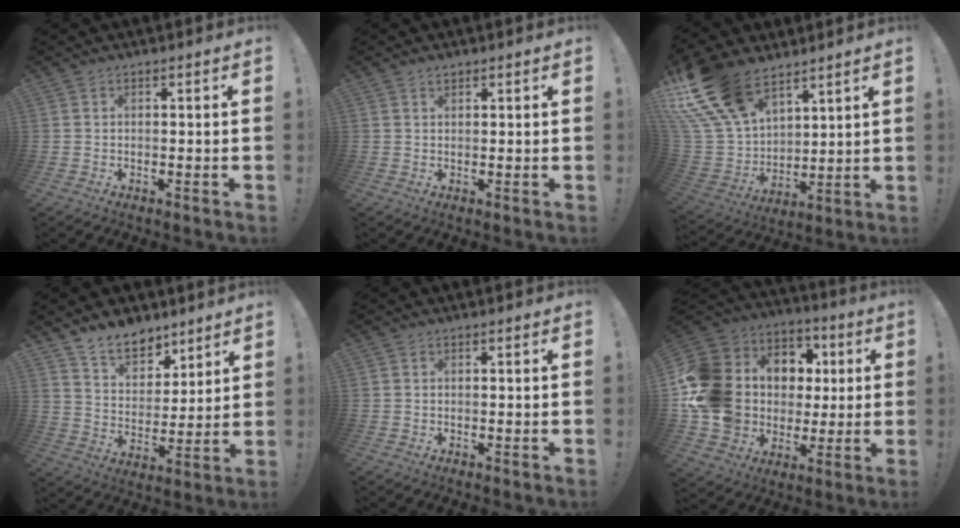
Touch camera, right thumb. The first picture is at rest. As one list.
[{"total": 1.2, "force": [1.0, 0.6, 0.4], "torque": [-0.002, -0.004, 0.018]}, {"total": 21.8, "force": [13.9, 12.1, 11.7], "torque": [-0.255, -0.081, 0.267]}, {"total": 10.9, "force": [8.8, 5.8, 2.5], "torque": [-0.043, -0.070, 0.173]}, {"total": 0.0}, {"total": 18.8, "force": [1.4, 16.4, 9.1], "torque": [-0.160, -0.002, 0.071]}]